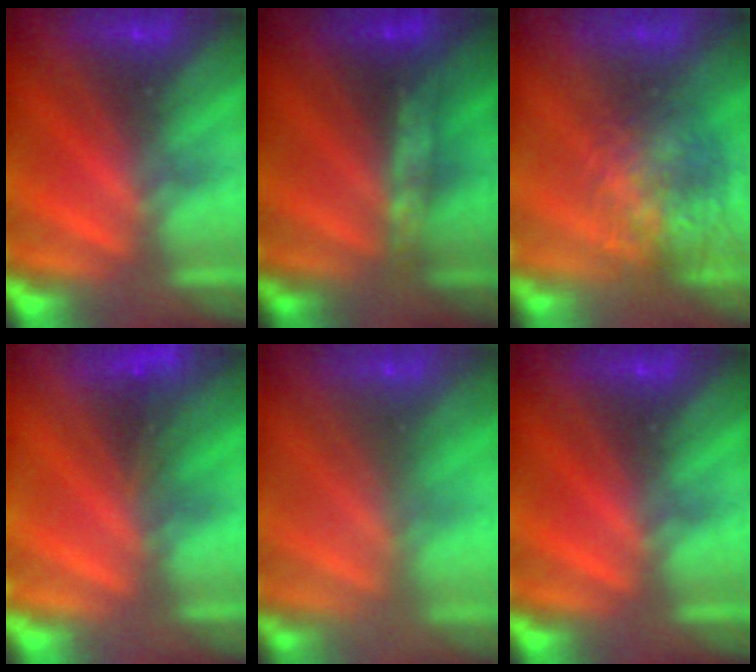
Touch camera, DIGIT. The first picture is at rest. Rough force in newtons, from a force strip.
{"total": 7.6}
{"total": 7.7}
{"total": 4.9}
{"total": 6.7}
{"total": 0.0}